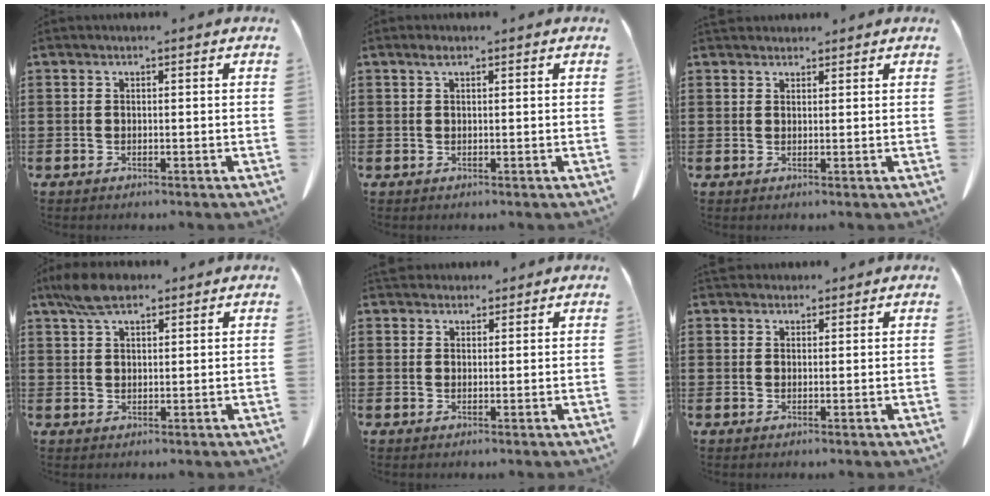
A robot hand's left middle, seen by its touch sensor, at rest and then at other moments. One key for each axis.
{"total": 1.0, "fx": 0.5, "fy": 0.4, "fz": 0.8, "tx": -0.019, "ty": 0.002, "tz": 0.010}
{"total": 1.8, "fx": 1.8, "fy": 0.5, "fz": 0.0, "tx": -0.007, "ty": -0.002, "tz": 0.037}
{"total": 5.6, "fx": 4.0, "fy": 2.0, "fz": 3.4, "tx": -0.078, "ty": 0.002, "tz": 0.076}
{"total": 2.6, "fx": 2.4, "fy": 0.8, "fz": 0.2, "tx": -0.012, "ty": -0.002, "tz": 0.048}
{"total": 2.2, "fx": 2.1, "fy": 0.7, "fz": 0.1, "tx": -0.007, "ty": -0.002, "tz": 0.042}